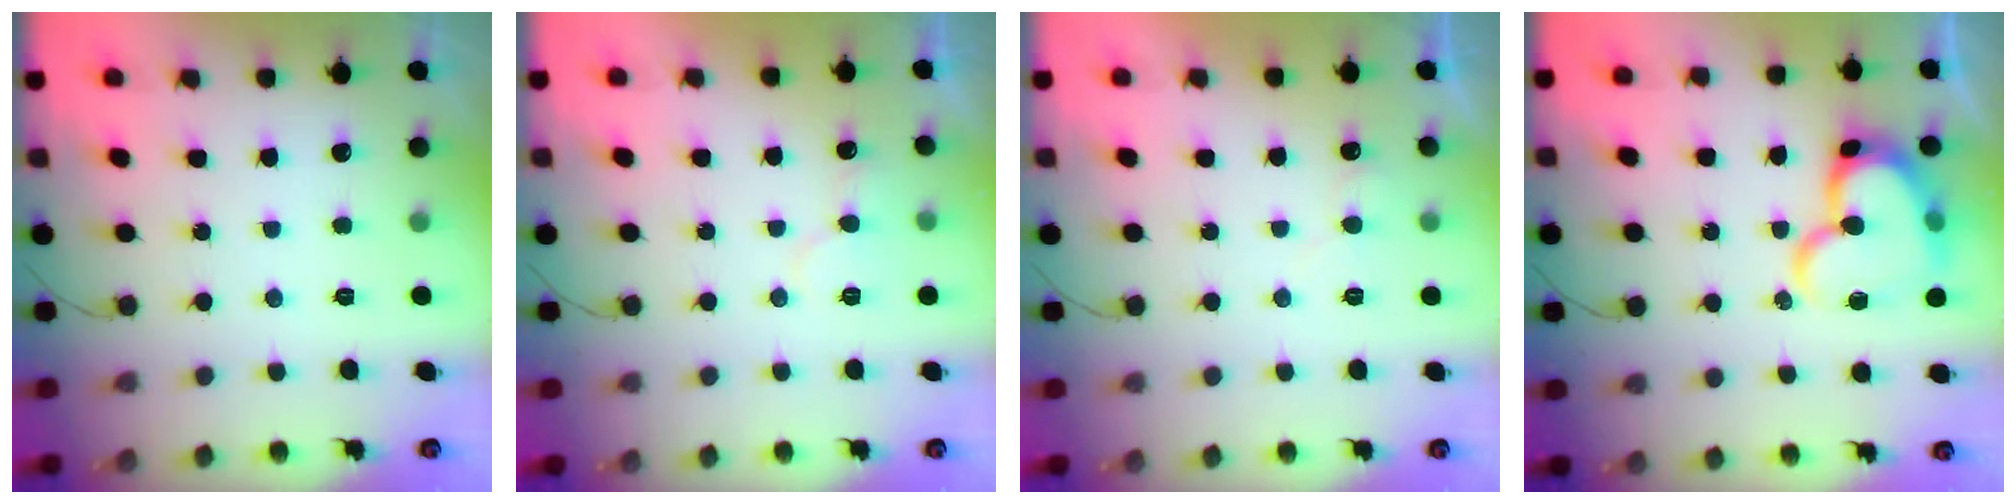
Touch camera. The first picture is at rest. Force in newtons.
{"total": 7.4, "press": 7.4, "slide": 0.5}
{"total": 5.1, "press": 5.0, "slide": 0.5}
{"total": 17.8, "press": 17.7, "slide": 1.8}